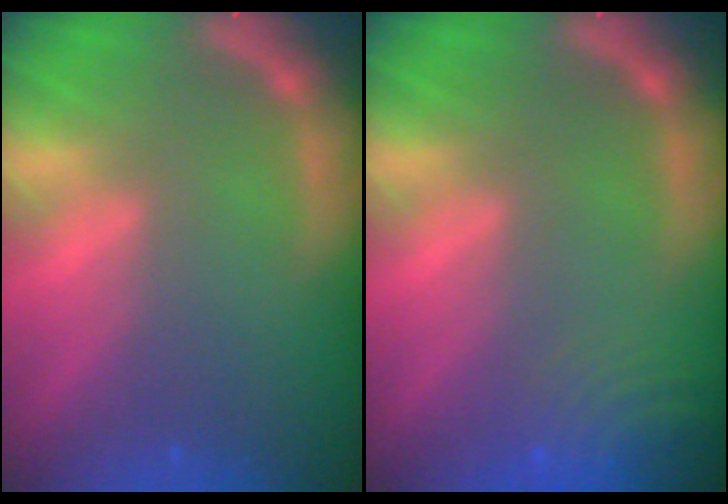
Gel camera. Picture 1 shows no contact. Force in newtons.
{"total": 7.0}